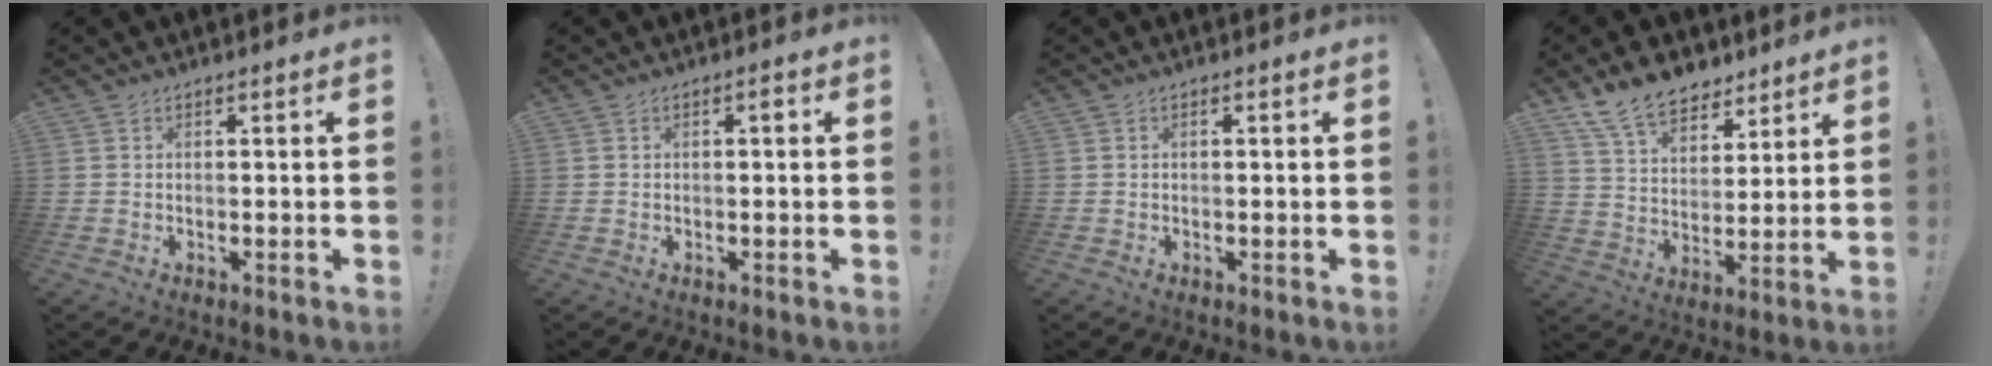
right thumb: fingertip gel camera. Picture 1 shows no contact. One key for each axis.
{"total": 1.3, "fx": -0.2, "fy": 0.4, "fz": 1.2, "tx": -0.013, "ty": 0.002, "tz": -0.008}
{"total": 0.5, "fx": -0.3, "fy": 0.2, "fz": 0.3, "tx": -0.011, "ty": 0.003, "tz": -0.005}
{"total": 13.4, "fx": 10.2, "fy": 7.3, "fz": 4.7, "tx": -0.091, "ty": -0.067, "tz": 0.195}